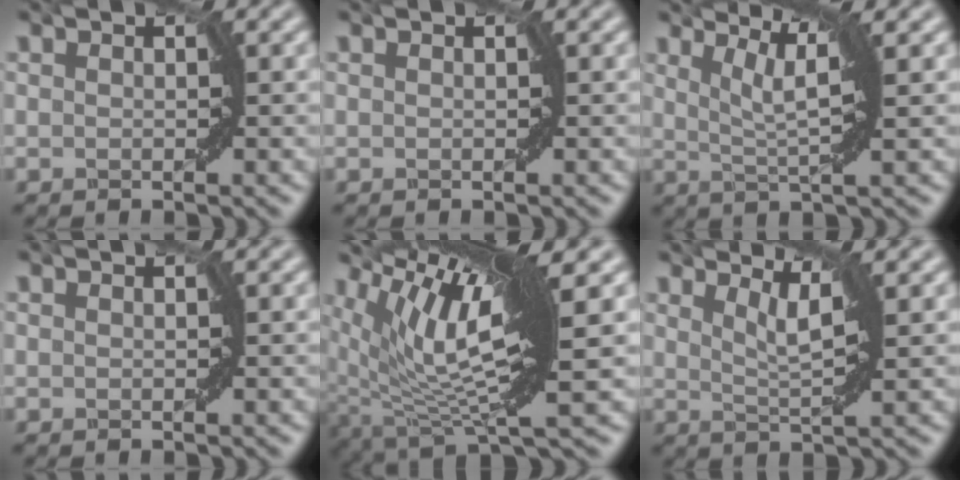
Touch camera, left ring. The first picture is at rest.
{"total": 0.0}
{"total": 4.3, "force": [1.7, 0.5, 3.9], "torque": [-0.072, -0.002, 0.034]}
{"total": 0.0}
{"total": 11.8, "force": [4.7, 3.2, 10.4], "torque": [-0.204, 0.005, 0.091]}
{"total": 3.0, "force": [1.9, 0.5, 2.2], "torque": [-0.037, -0.004, 0.037]}